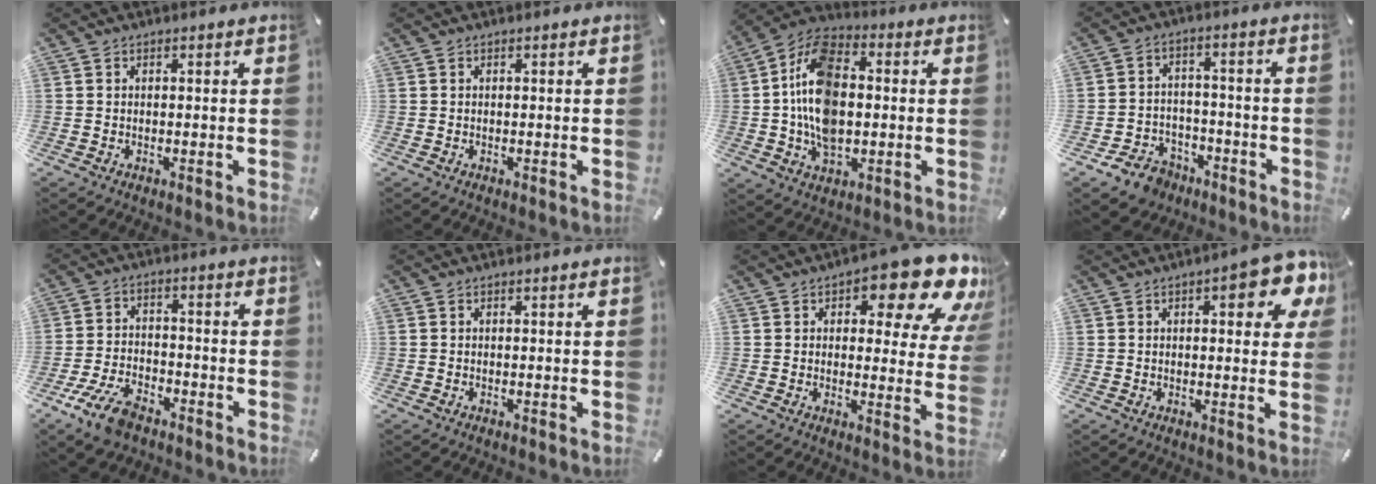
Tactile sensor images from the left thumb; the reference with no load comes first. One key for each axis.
{"total": 0.0}
{"total": 15.9, "fx": -0.5, "fy": 10.3, "fz": 12.1, "tx": -0.265, "ty": 0.005, "tz": -0.011}
{"total": 7.6, "fx": -5.2, "fy": 5.2, "fz": 1.8, "tx": -0.029, "ty": 0.045, "tz": -0.094}
{"total": 9.4, "fx": -6.2, "fy": 4.5, "fz": 5.4, "tx": -0.119, "ty": 0.023, "tz": -0.117}
{"total": 0.0}
{"total": 16.0, "fx": 9.6, "fy": 6.7, "fz": 10.9, "tx": -0.135, "ty": -0.063, "tz": 0.155}
{"total": 10.9, "fx": 4.8, "fy": 4.0, "fz": 9.0, "tx": -0.115, "ty": -0.022, "tz": 0.077}